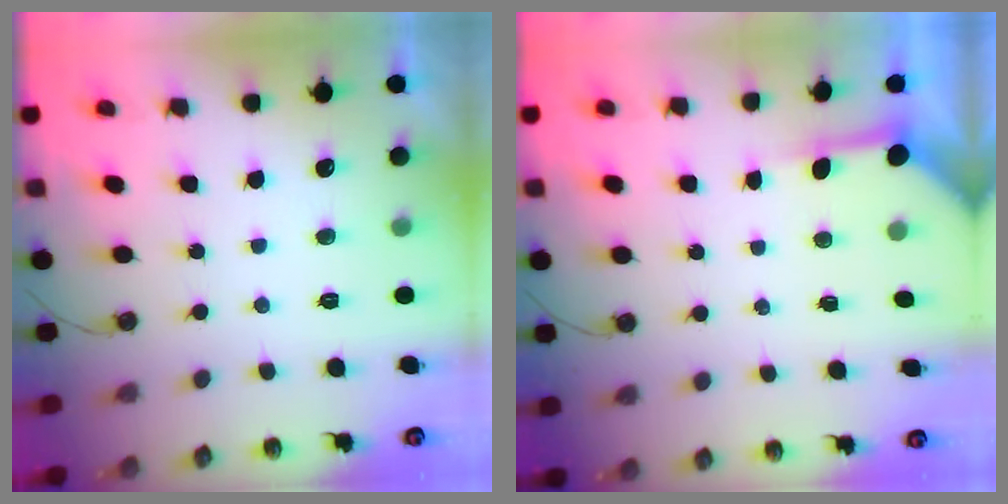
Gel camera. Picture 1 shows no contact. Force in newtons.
{"total": 3.9, "press": 3.9, "slide": 0.4}